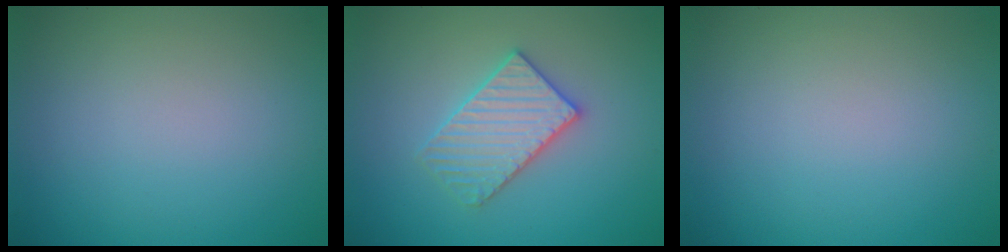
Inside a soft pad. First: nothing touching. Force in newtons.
{"total": 3.3, "press": 3.3, "slide": 0.6}
{"total": 0.0}